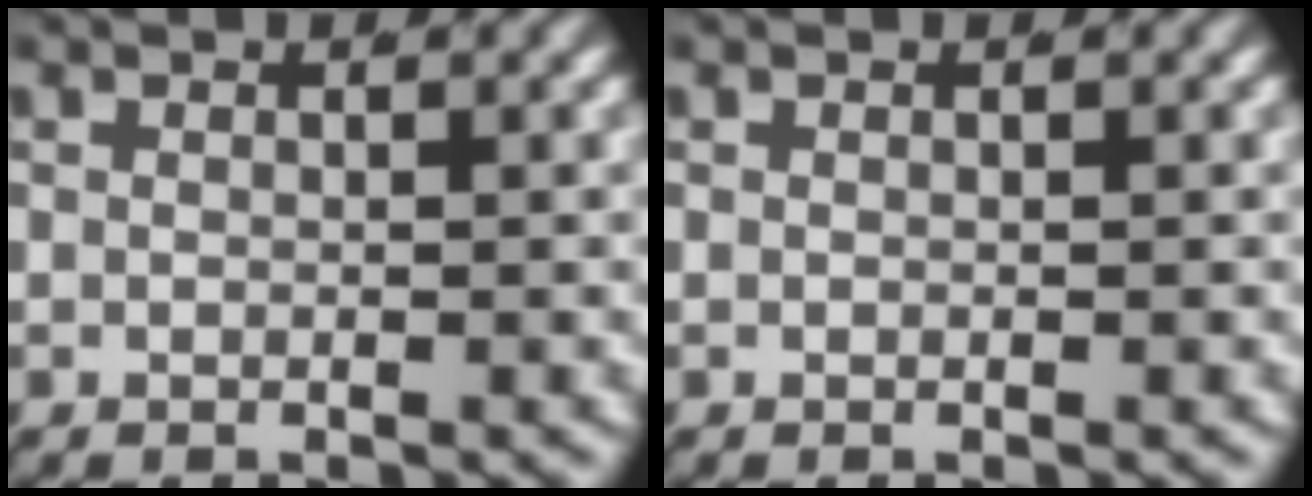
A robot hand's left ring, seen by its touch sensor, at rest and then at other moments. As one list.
[{"total": 0.0}]